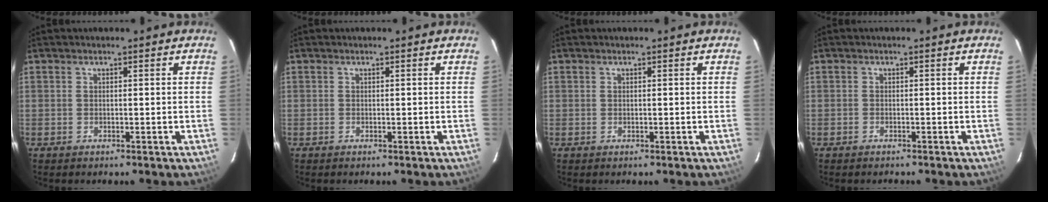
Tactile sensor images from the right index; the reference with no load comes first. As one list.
[{"total": 0.0}, {"total": 0.0}, {"total": 1.0, "force": [-0.9, 0.3, 0.0], "torque": [-0.006, 0.001, -0.018]}]